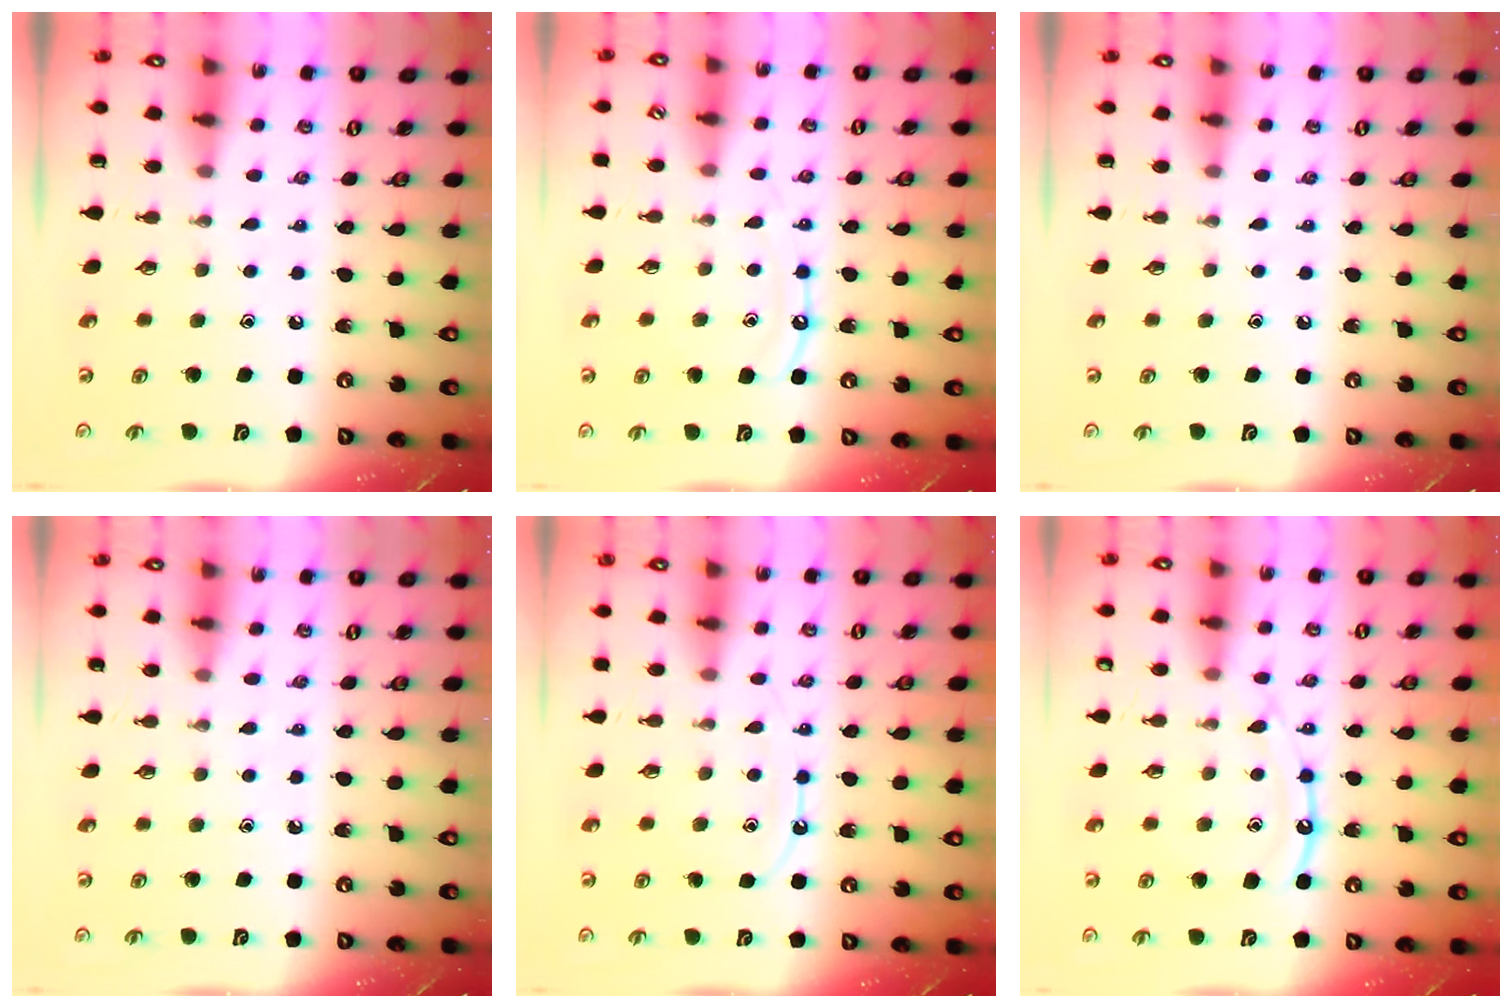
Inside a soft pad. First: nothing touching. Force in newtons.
{"total": 9.2, "press": 9.2, "slide": 0.8}
{"total": 0.0}
{"total": 3.9, "press": 3.9, "slide": 0.5}
{"total": 8.5, "press": 8.5, "slide": 0.8}
{"total": 12.6, "press": 12.5, "slide": 1.2}